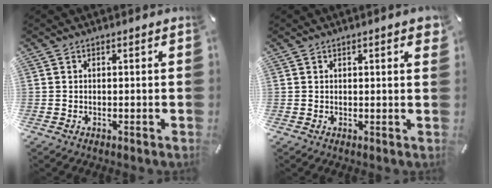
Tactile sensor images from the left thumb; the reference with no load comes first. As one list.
[{"total": 2.1, "force": [0.9, 0.4, 1.9], "torque": [-0.030, -0.002, 0.012]}]